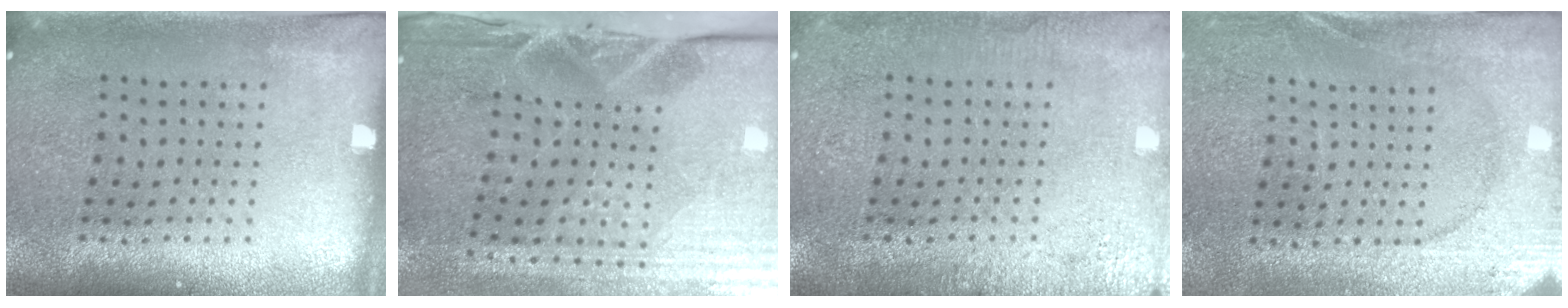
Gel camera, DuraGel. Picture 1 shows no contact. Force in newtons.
{"total": 5.0, "press": 4.1, "slide": 2.8}
{"total": 3.0, "press": 3.0, "slide": 0.4}
{"total": 2.6, "press": 2.6, "slide": 0.4}